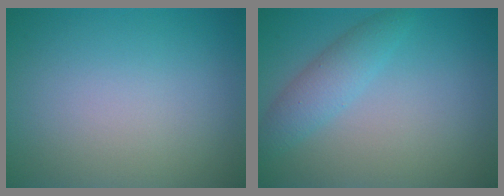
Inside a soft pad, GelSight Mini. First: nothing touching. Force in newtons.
{"total": 2.7, "press": 2.7, "slide": 0.1}